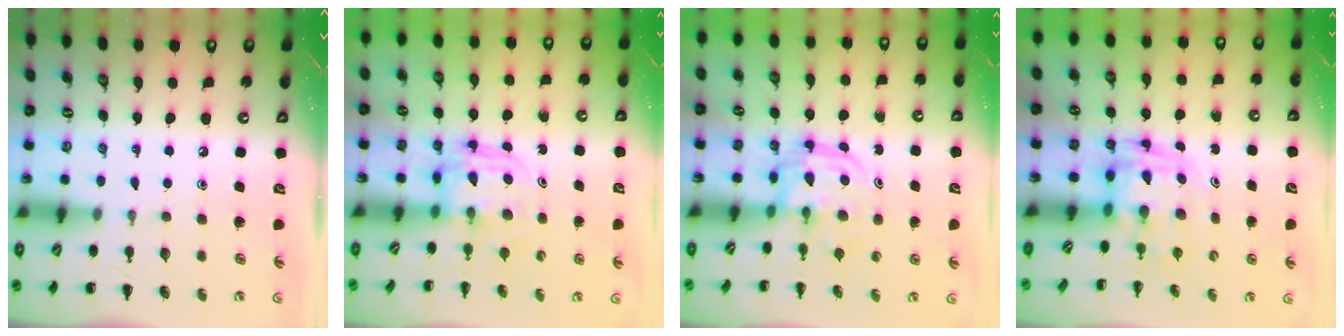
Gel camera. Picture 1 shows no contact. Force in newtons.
{"total": 3.6, "press": 3.6, "slide": 0.2}
{"total": 3.3, "press": 3.3, "slide": 0.4}
{"total": 3.6, "press": 3.5, "slide": 0.6}